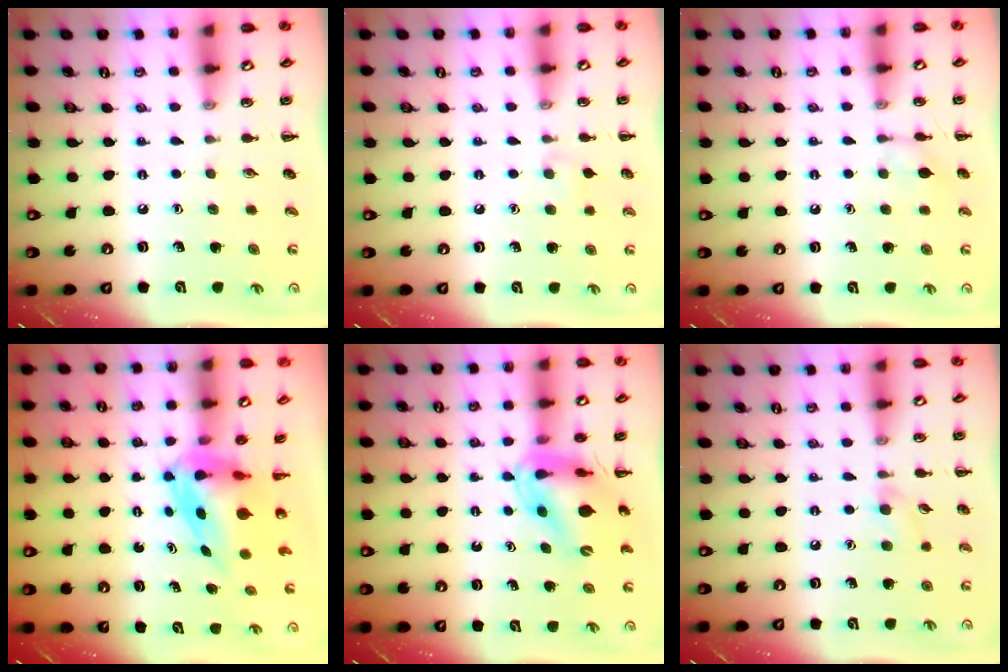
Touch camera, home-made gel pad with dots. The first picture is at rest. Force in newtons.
{"total": 4.5, "press": 4.2, "slide": 1.6}
{"total": 5.0, "press": 5.0, "slide": 0.5}
{"total": 5.5, "press": 5.2, "slide": 1.7}
{"total": 12.8, "press": 12.0, "slide": 4.3}
{"total": 5.2, "press": 4.9, "slide": 1.9}